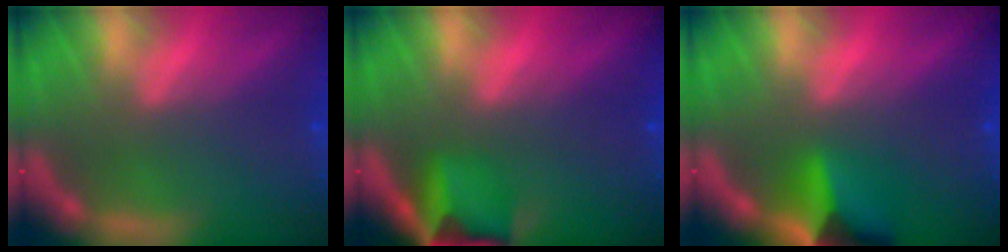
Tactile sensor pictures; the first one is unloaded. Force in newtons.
{"total": 4.9}
{"total": 5.4}